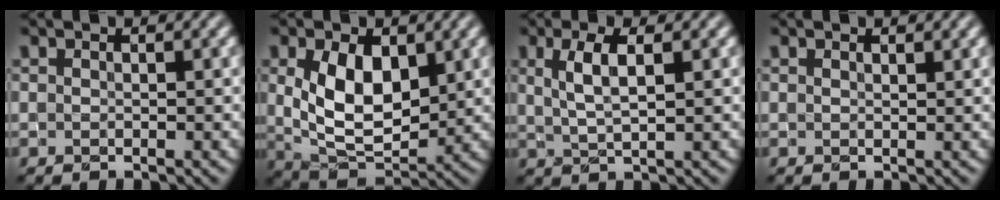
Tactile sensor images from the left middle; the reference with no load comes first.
{"total": 7.4, "force": [1.6, 4.3, 5.8], "torque": [-0.113, -0.005, 0.032]}
{"total": 3.4, "force": [1.1, 1.0, 3.0], "torque": [-0.061, 0.003, 0.024]}
{"total": 0.7, "force": [0.5, 0.3, 0.3], "torque": [-0.009, 0.000, 0.011]}